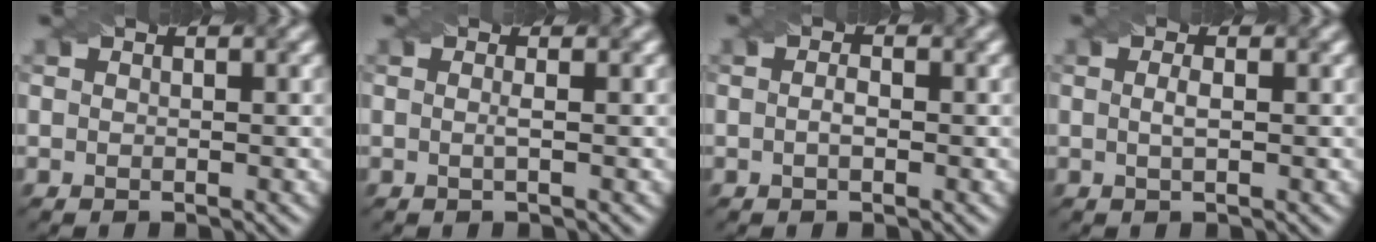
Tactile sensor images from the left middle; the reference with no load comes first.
{"total": 0.9, "force": [-0.1, 0.2, 0.9], "torque": [-0.016, -0.001, -0.007]}
{"total": 1.1, "force": [-0.2, 0.4, 1.0], "torque": [-0.018, -0.002, -0.003]}
{"total": 1.2, "force": [0.0, 0.3, 1.2], "torque": [-0.024, 0.004, 0.000]}